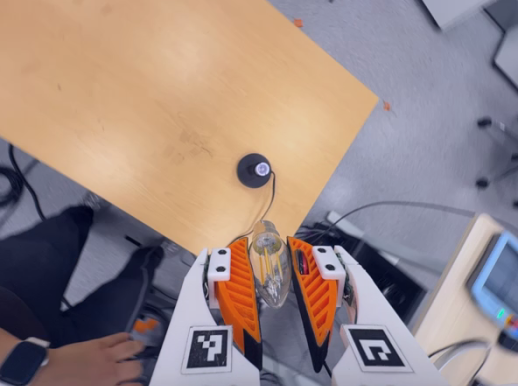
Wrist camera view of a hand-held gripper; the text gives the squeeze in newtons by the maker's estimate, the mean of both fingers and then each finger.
{"total": 12.7, "left": 14.0, "right": 11.4}